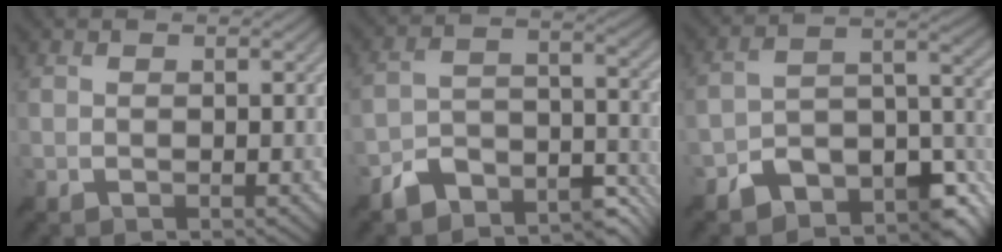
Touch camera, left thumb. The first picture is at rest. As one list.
[{"total": 8.3, "force": [-6.2, 4.0, 3.8], "torque": [-0.062, -0.014, -0.121]}, {"total": 9.7, "force": [-6.4, 4.9, 5.3], "torque": [-0.075, -0.019, -0.120]}]